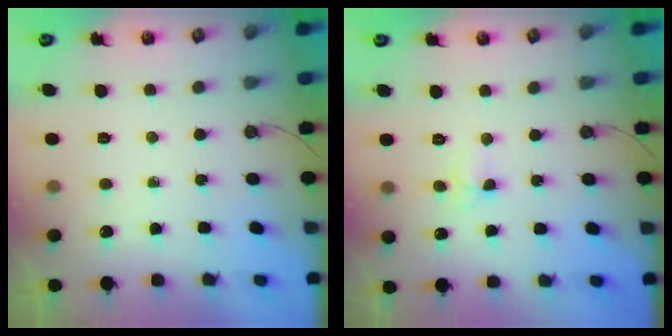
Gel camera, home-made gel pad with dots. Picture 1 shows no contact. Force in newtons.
{"total": 3.6, "press": 3.5, "slide": 0.8}